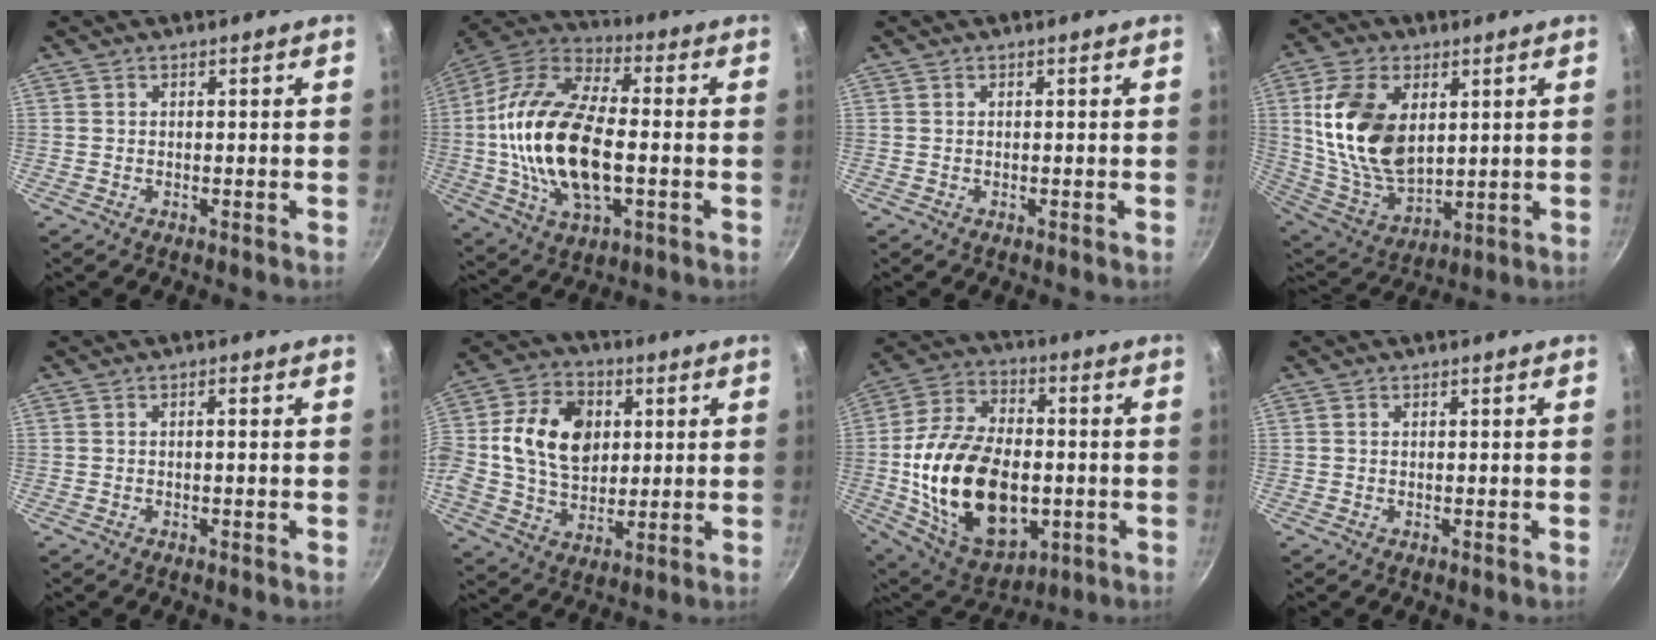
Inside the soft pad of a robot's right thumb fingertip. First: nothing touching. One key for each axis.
{"total": 22.6, "fx": -1.7, "fy": 11.6, "fz": 19.3, "tx": -0.367, "ty": 0.028, "tz": -0.040}
{"total": 0.0}
{"total": 18.0, "fx": 4.1, "fy": 11.0, "fz": 13.6, "tx": -0.241, "ty": -0.026, "tz": 0.092}
{"total": 0.9, "fx": -0.1, "fy": 0.2, "fz": 0.9, "tx": -0.021, "ty": 0.005, "tz": 0.000}
{"total": 16.6, "fx": 2.6, "fy": 12.1, "fz": 11.1, "tx": -0.181, "ty": 0.009, "tz": 0.034}
{"total": 25.4, "fx": -3.1, "fy": 15.9, "fz": 19.6, "tx": -0.343, "ty": 0.018, "tz": -0.040}
{"total": 0.0}